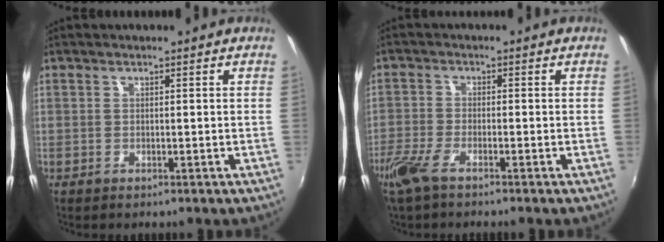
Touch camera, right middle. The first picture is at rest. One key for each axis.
{"total": 6.2, "fx": -4.5, "fy": 1.1, "fz": 4.1, "tx": -0.103, "ty": -0.018, "tz": -0.091}